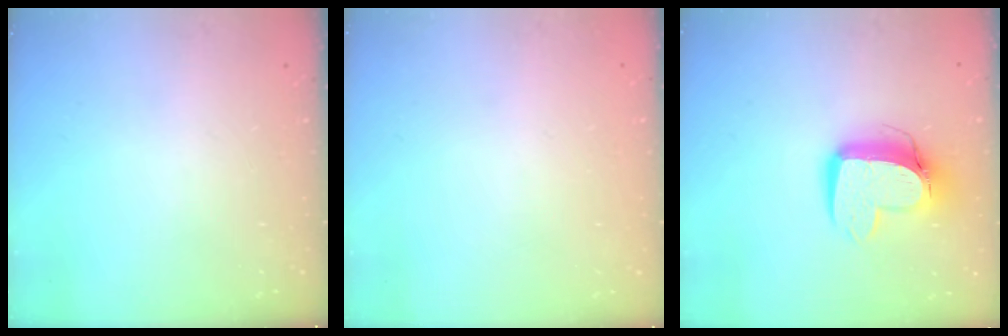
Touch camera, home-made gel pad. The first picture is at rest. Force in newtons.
{"total": 0.0}
{"total": 12.5, "press": 12.4, "slide": 1.2}